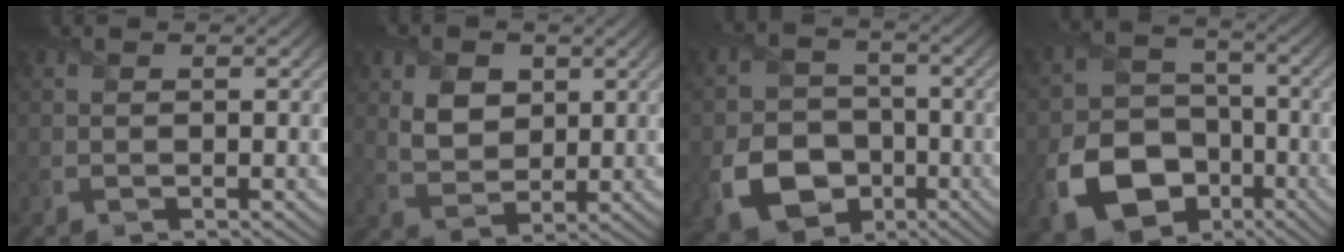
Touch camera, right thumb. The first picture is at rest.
{"total": 5.2, "force": [1.8, 3.8, 2.9], "torque": [-0.071, -0.004, 0.031]}
{"total": 9.4, "force": [-3.6, 7.2, 4.8], "torque": [-0.108, -0.024, -0.074]}
{"total": 12.3, "force": [-5.4, 9.0, 6.4], "torque": [-0.146, -0.037, -0.104]}